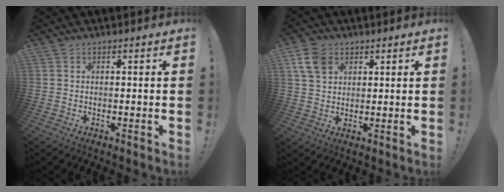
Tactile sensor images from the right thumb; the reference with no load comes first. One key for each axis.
{"total": 8.6, "fx": 4.1, "fy": 5.9, "fz": 4.7, "tx": -0.094, "ty": -0.004, "tz": 0.082}